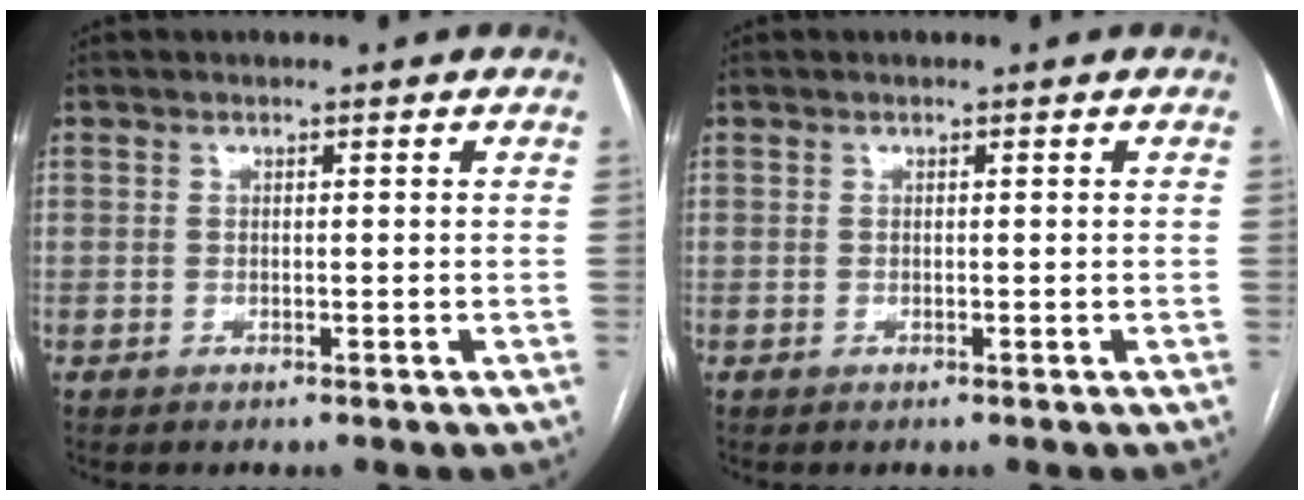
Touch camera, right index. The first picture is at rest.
{"total": 0.0}